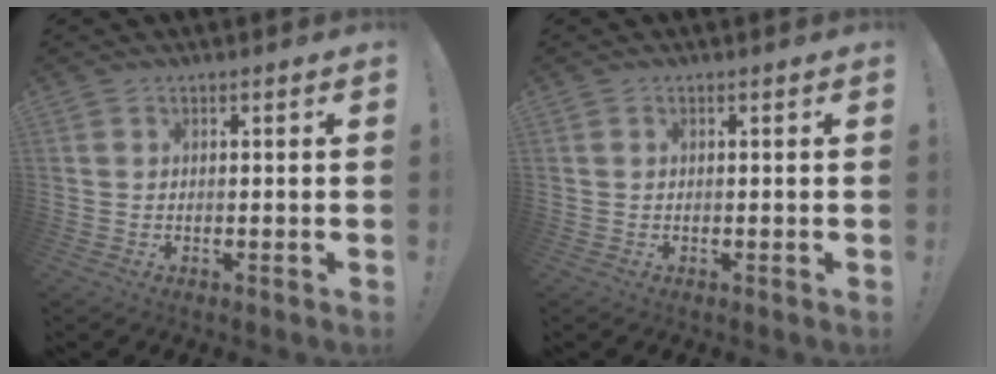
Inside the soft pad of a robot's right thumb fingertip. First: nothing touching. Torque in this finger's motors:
{"motor_torque": [-0.11, 0.08, 0.26, -0.13, -0.05]}